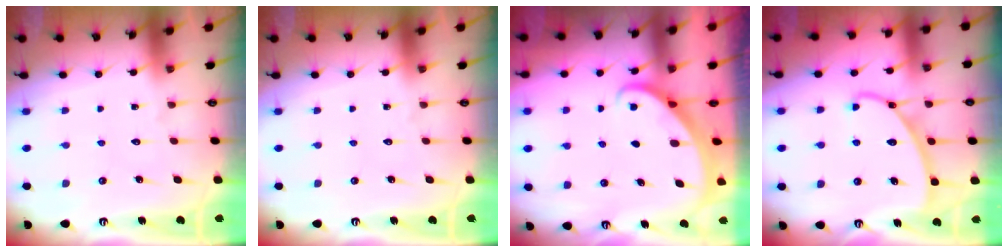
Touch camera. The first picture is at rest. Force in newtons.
{"total": 0.0}
{"total": 1.9, "press": 1.9, "slide": 0.0}
{"total": 8.7, "press": 8.7, "slide": 0.4}